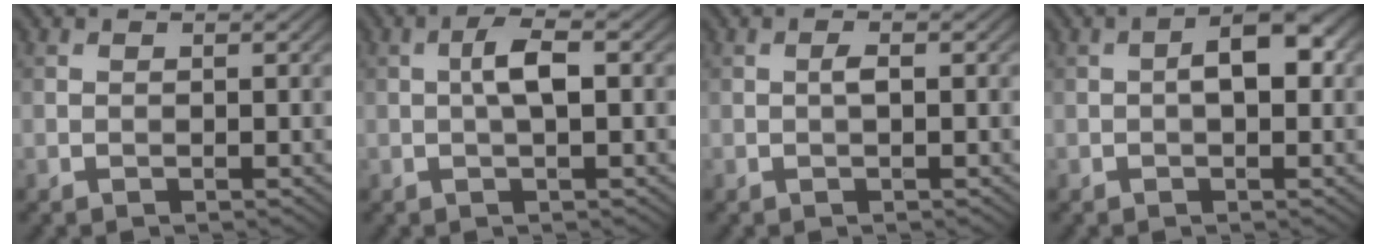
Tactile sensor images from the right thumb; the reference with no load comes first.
{"total": 3.5, "force": [0.1, 0.9, 3.4], "torque": [-0.067, 0.011, -0.002]}
{"total": 1.1, "force": [-0.1, 0.2, 1.1], "torque": [-0.021, 0.004, -0.002]}
{"total": 4.5, "force": [0.1, 2.1, 4.0], "torque": [-0.058, 0.010, -0.004]}